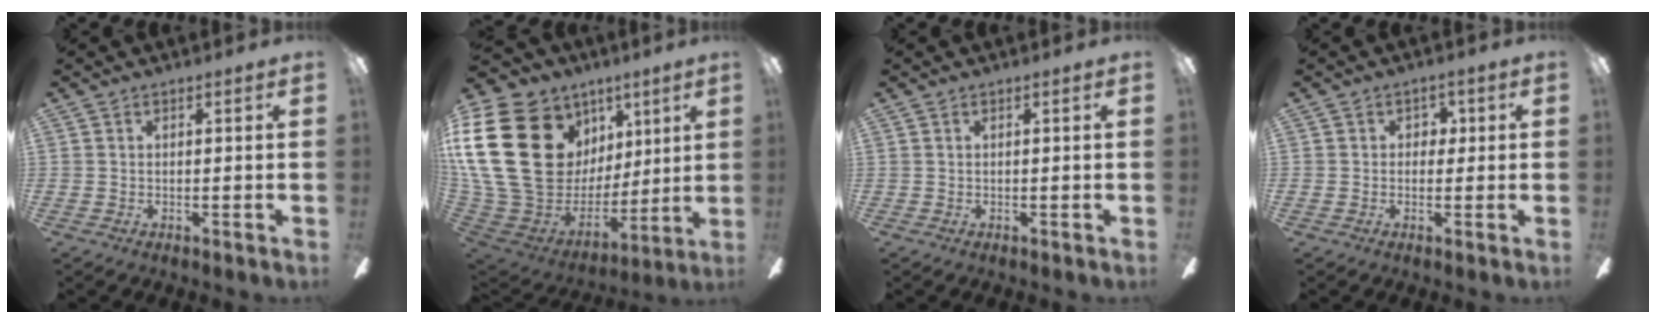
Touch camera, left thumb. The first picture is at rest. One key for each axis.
{"total": 30.8, "fx": 7.8, "fy": 22.0, "fz": 20.0, "tx": -0.433, "ty": -0.043, "tz": 0.189}
{"total": 0.0}
{"total": 2.8, "fx": -0.1, "fy": 2.5, "fz": 1.3, "tx": -0.013, "ty": 0.006, "tz": -0.009}